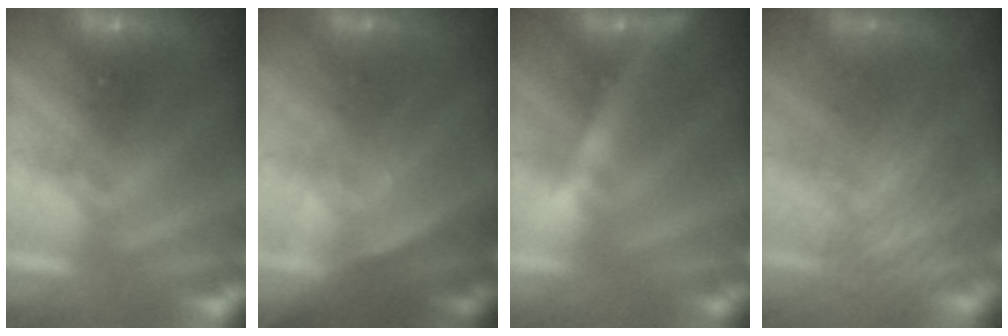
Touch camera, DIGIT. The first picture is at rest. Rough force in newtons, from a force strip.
{"total": 1.4}
{"total": 7.5}
{"total": 2.9}